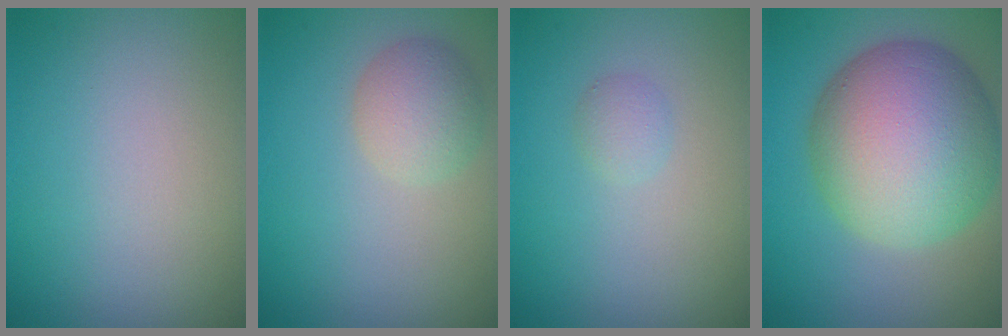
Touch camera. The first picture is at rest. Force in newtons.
{"total": 2.7, "press": 2.7, "slide": 0.2}
{"total": 1.0, "press": 1.0, "slide": 0.1}
{"total": 12.6, "press": 12.5, "slide": 0.4}